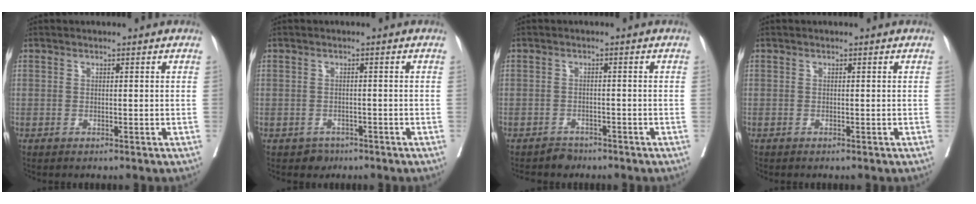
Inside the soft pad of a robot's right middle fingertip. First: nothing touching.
{"total": 1.7, "force": [-1.2, 1.3, 0.0], "torque": [-0.002, 0.005, -0.017]}
{"total": 2.0, "force": [-1.8, 0.9, -0.2], "torque": [0.000, 0.000, -0.029]}
{"total": 0.0}